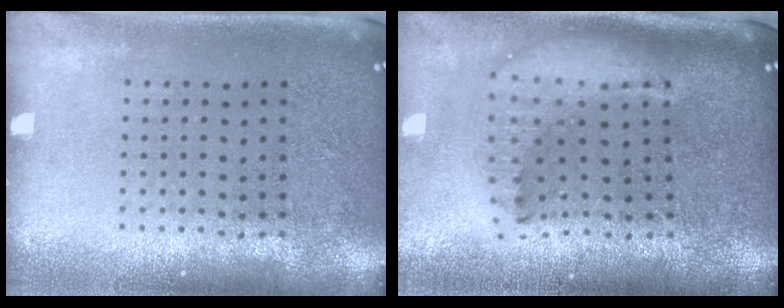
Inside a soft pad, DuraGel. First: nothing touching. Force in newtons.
{"total": 1.8, "press": 1.4, "slide": 1.0}